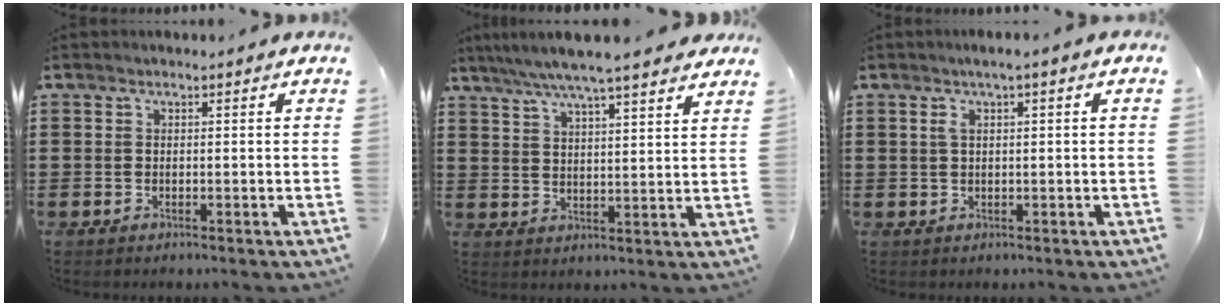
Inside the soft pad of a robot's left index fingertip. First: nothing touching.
{"total": 5.9, "force": [5.1, 0.2, 3.0], "torque": [-0.077, -0.016, 0.088]}
{"total": 1.9, "force": [0.2, 0.2, 1.9], "torque": [-0.035, -0.001, 0.004]}